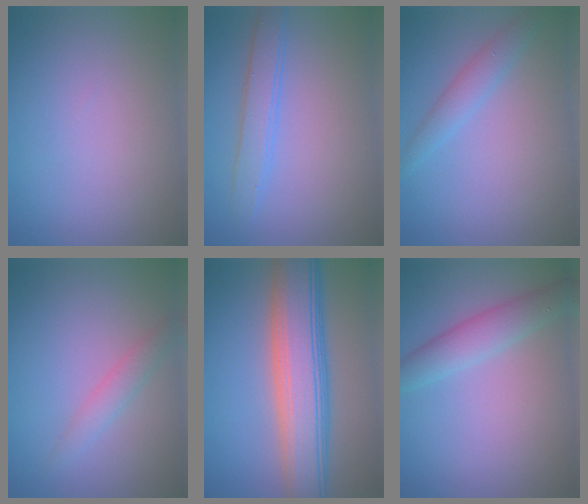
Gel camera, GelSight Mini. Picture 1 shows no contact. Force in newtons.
{"total": 2.5, "press": 2.5, "slide": 0.1}
{"total": 2.1, "press": 2.1, "slide": 0.1}
{"total": 1.8, "press": 1.8, "slide": 0.0}
{"total": 9.1, "press": 9.0, "slide": 0.6}
{"total": 3.2, "press": 3.2, "slide": 0.1}